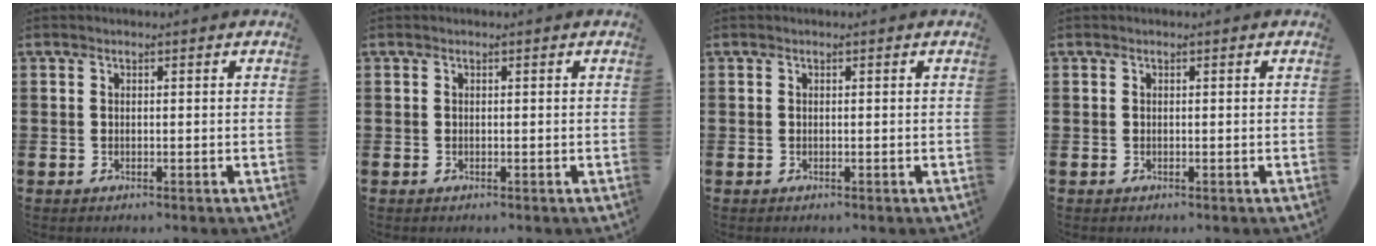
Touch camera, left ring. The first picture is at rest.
{"total": 0.0}
{"total": 0.0}
{"total": 0.0}